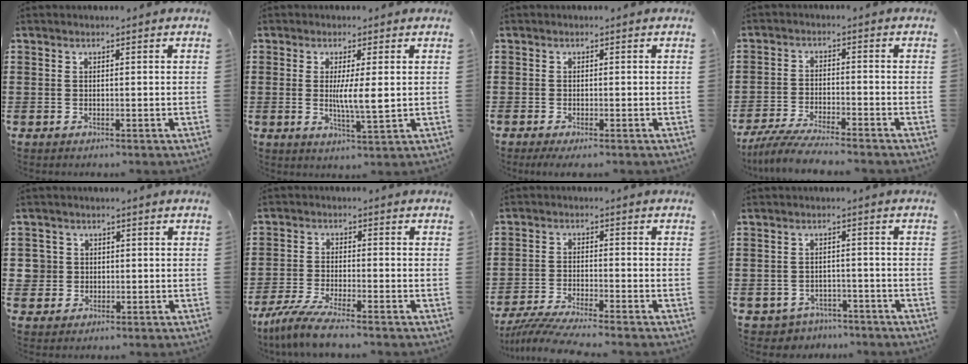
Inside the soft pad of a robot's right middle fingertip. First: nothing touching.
{"total": 4.8, "force": [0.6, 0.7, 4.7], "torque": [-0.081, -0.006, 0.007]}
{"total": 0.8, "force": [-0.5, 0.1, 0.6], "torque": [-0.009, -0.004, -0.009]}
{"total": 5.4, "force": [-5.0, 0.0, 2.0], "torque": [-0.055, -0.017, -0.099]}
{"total": 3.5, "force": [0.2, 3.5, 0.5], "torque": [-0.029, 0.011, 0.001]}
{"total": 5.3, "force": [-4.4, -0.1, 2.9], "torque": [-0.078, -0.024, -0.089]}
{"total": 5.0, "force": [-4.7, -0.3, 1.9], "torque": [-0.053, -0.022, -0.095]}
{"total": 2.5, "force": [-2.4, 0.8, -0.3], "torque": [-0.006, 0.000, -0.054]}